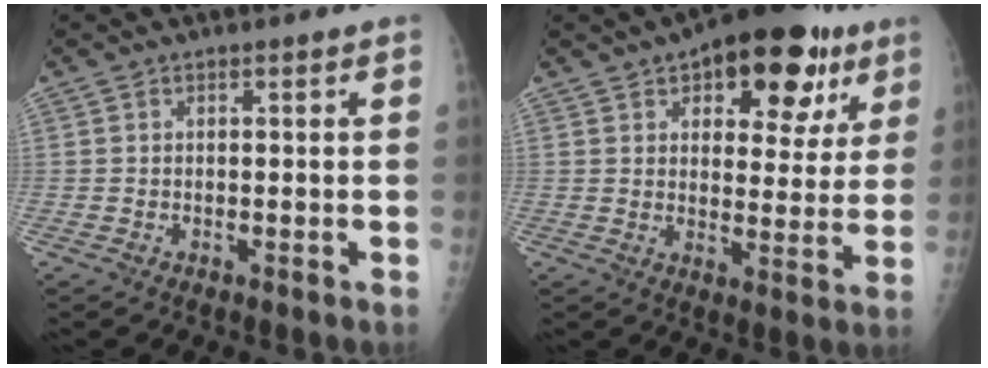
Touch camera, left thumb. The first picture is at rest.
{"total": 18.4, "force": [9.5, 9.3, 12.8], "torque": [-0.119, -0.016, 0.128]}